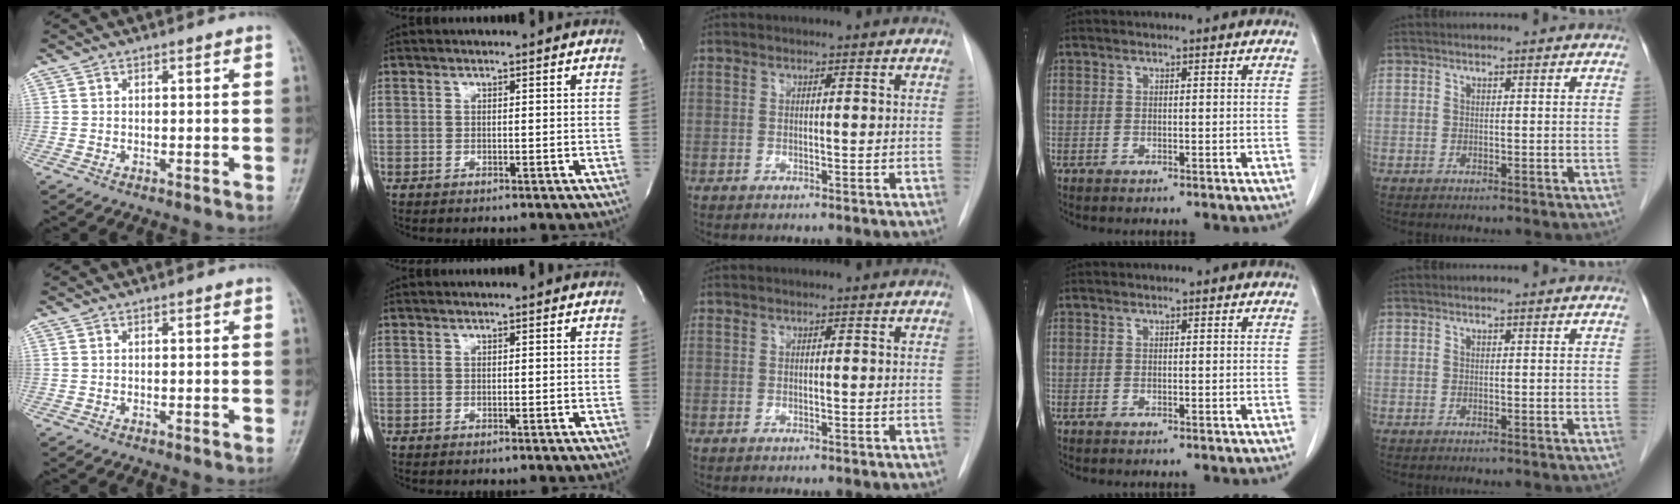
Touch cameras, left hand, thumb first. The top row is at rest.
{}